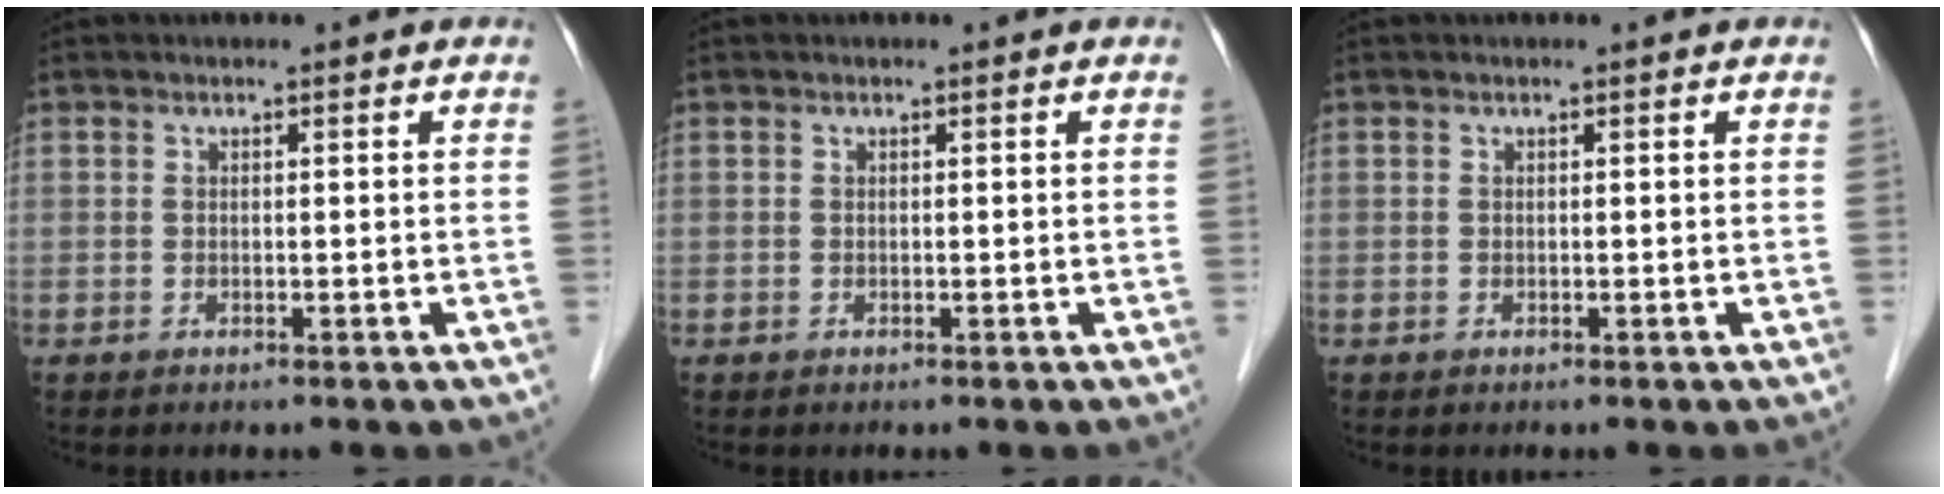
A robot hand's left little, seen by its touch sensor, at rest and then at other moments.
{"total": 0.0}
{"total": 0.0}